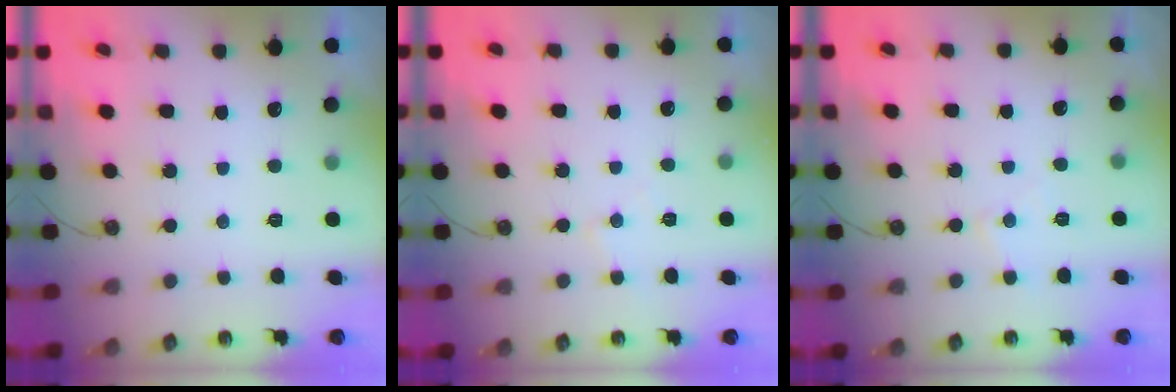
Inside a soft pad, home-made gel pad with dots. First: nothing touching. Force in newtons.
{"total": 4.8, "press": 4.7, "slide": 0.7}
{"total": 4.9, "press": 4.8, "slide": 0.8}